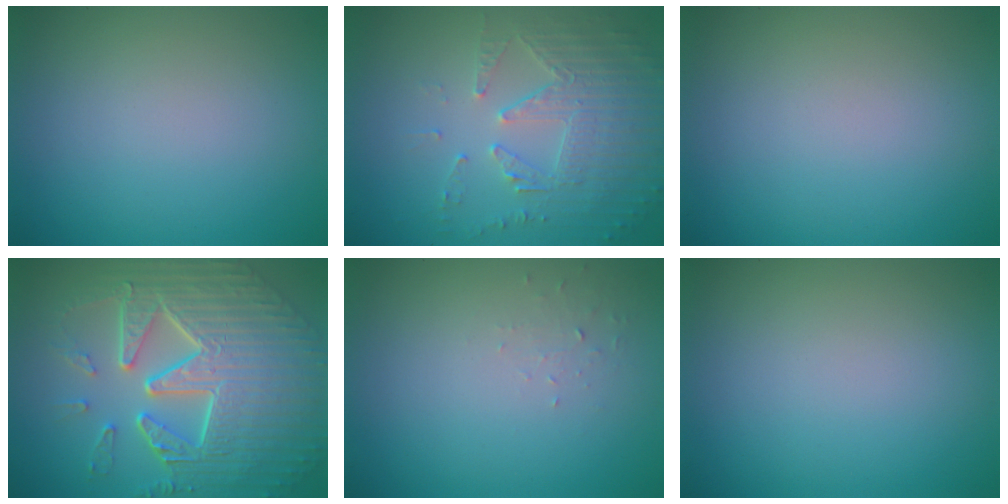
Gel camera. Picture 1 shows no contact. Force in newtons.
{"total": 5.6, "press": 3.7, "slide": 4.2}
{"total": 0.0}
{"total": 10.3, "press": 7.0, "slide": 7.5}
{"total": 0.6, "press": 0.3, "slide": 0.6}
{"total": 0.0}